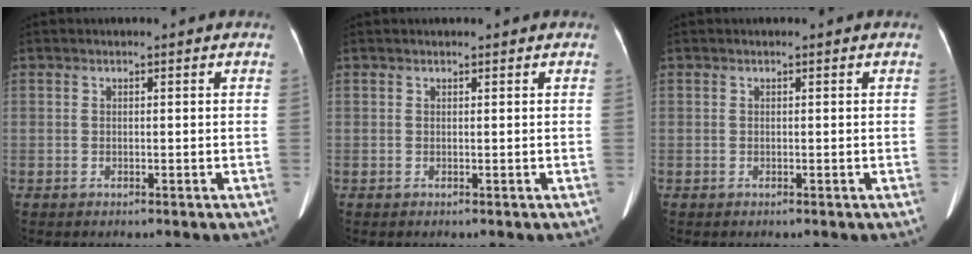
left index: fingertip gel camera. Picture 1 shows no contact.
{"total": 1.8, "force": [1.6, 0.3, 0.7], "torque": [-0.009, 0.013, 0.018]}
{"total": 0.0}